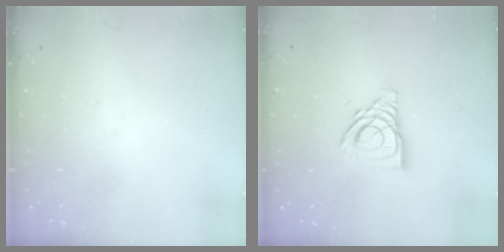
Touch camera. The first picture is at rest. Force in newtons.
{"total": 11.8, "press": 11.7, "slide": 1.1}